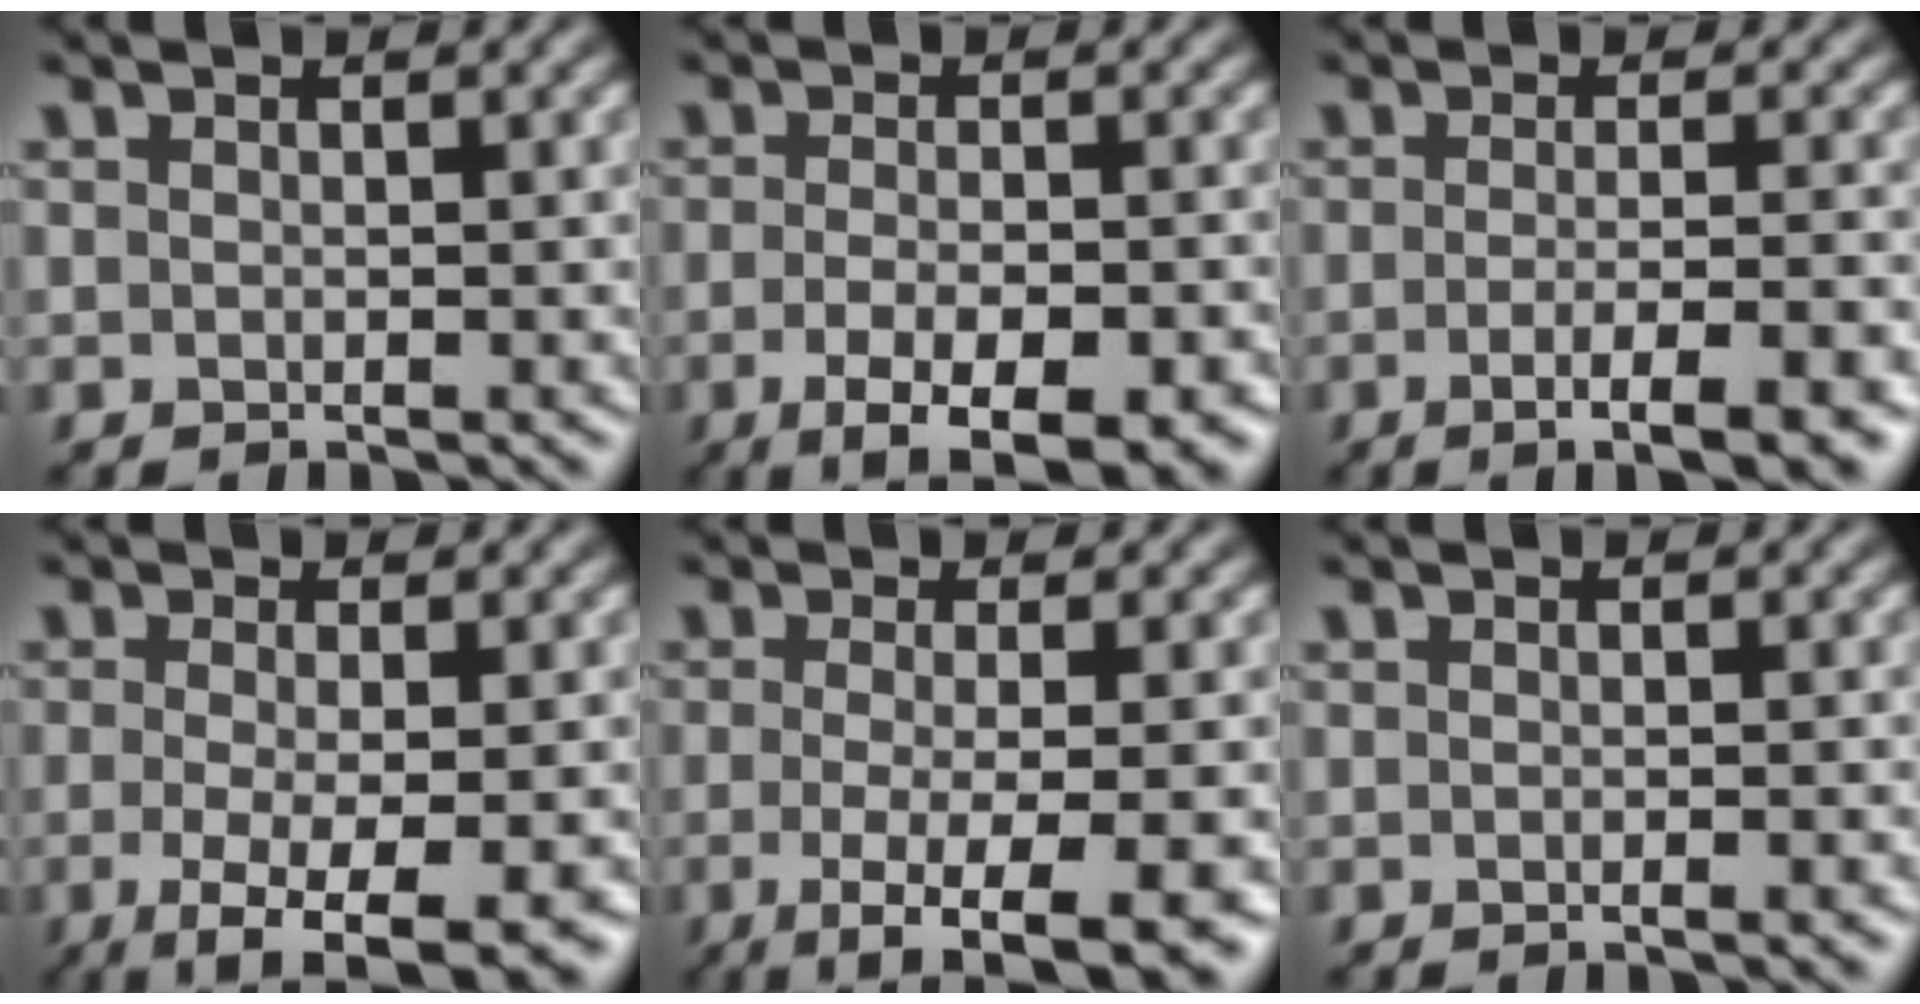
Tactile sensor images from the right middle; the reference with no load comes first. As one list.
[{"total": 7.7, "force": [-3.8, 2.5, 6.2], "torque": [-0.099, -0.015, -0.048]}, {"total": 5.8, "force": [-2.5, 1.4, 5.0], "torque": [-0.068, -0.001, -0.037]}, {"total": 6.5, "force": [-2.7, 1.7, 5.7], "torque": [-0.092, -0.010, -0.045]}, {"total": 8.1, "force": [-3.4, 2.2, 7.0], "torque": [-0.095, -0.014, -0.052]}, {"total": 1.2, "force": [-0.5, 0.3, 1.0], "torque": [-0.010, -0.004, -0.011]}]